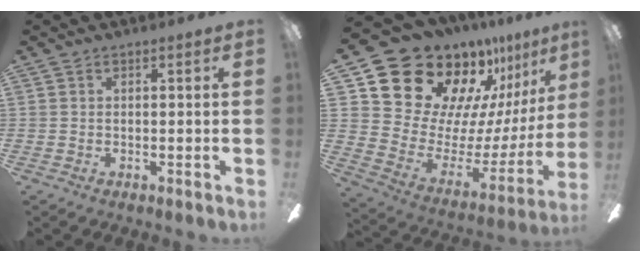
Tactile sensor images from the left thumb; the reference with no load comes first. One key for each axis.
{"total": 23.8, "fx": 18.6, "fy": 11.9, "fz": 8.8, "tx": -0.158, "ty": -0.144, "tz": 0.354}